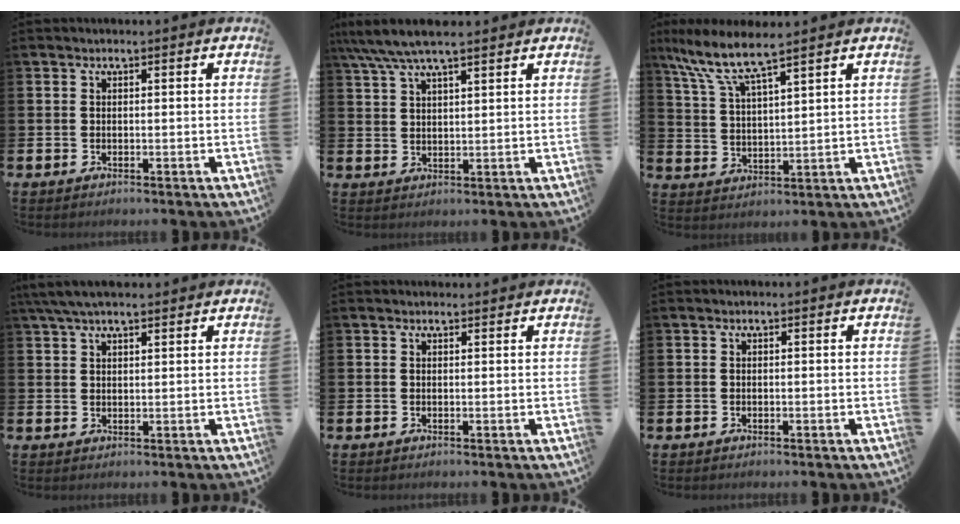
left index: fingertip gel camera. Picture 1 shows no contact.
{"total": 6.4, "force": [5.4, 1.4, 3.1], "torque": [-0.068, -0.012, 0.096]}
{"total": 7.2, "force": [6.2, 0.7, 3.6], "torque": [-0.093, -0.027, 0.106]}
{"total": 4.6, "force": [3.8, 1.2, 2.2], "torque": [-0.045, -0.006, 0.070]}
{"total": 0.8, "force": [0.8, 0.1, 0.1], "torque": [0.007, -0.002, 0.012]}
{"total": 0.0}